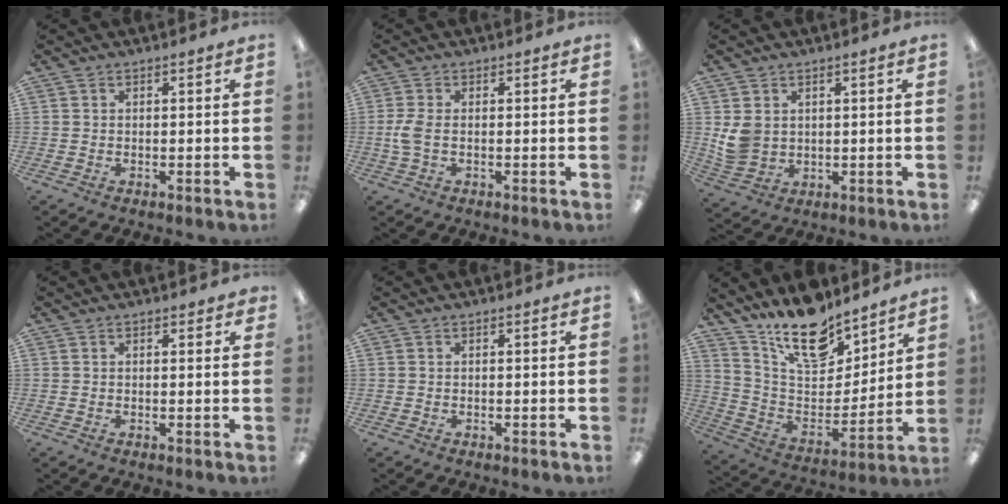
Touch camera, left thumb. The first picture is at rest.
{"total": 4.5, "force": [-0.2, 2.4, 3.8], "torque": [-0.088, 0.001, -0.007]}
{"total": 5.8, "force": [1.8, 4.9, 2.4], "torque": [-0.051, 0.003, 0.039]}
{"total": 0.9, "force": [0.6, 0.5, 0.4], "torque": [0.000, -0.001, 0.010]}
{"total": 0.0}
{"total": 18.5, "force": [14.1, 8.9, 8.0], "torque": [-0.132, -0.099, 0.252]}